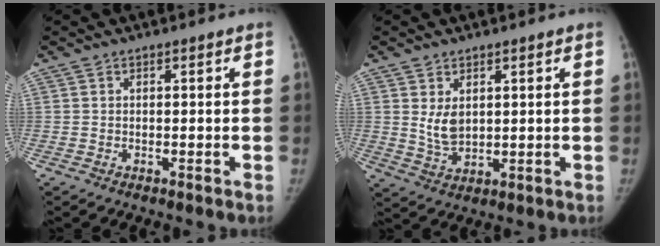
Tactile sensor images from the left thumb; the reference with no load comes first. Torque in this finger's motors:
{"motor_torque": [0.33, 0.42, 0.29, -0.55, 0.01]}